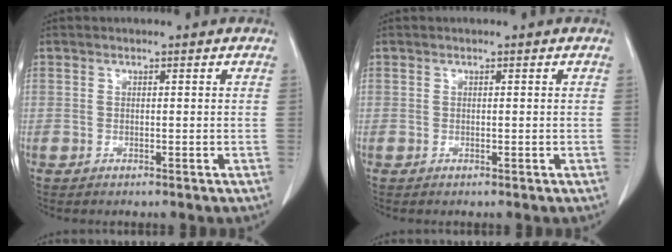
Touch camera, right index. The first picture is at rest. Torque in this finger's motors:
{"motor_torque": [0.06, -0.02, 0.03, 0.01]}